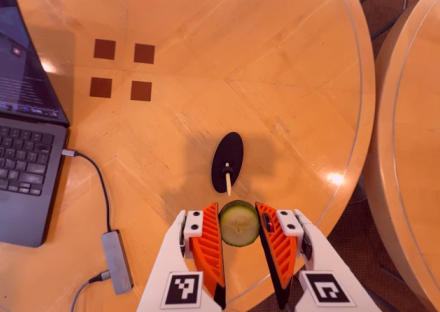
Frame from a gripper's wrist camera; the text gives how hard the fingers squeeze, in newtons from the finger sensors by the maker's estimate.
{"total": 7.9, "left": 7.7, "right": 8.2}